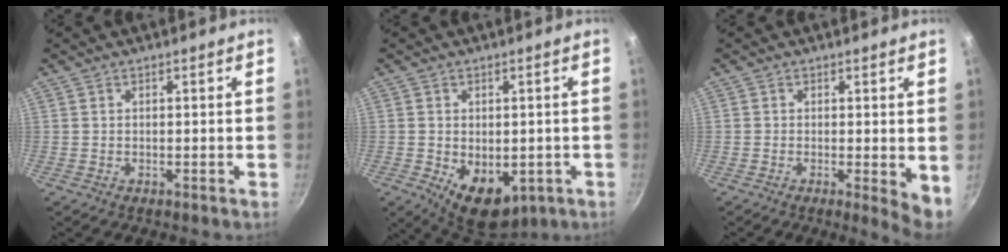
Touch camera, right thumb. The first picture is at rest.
{"total": 10.6, "force": [-2.7, 7.0, 7.5], "torque": [-0.082, -0.010, -0.020]}
{"total": 4.7, "force": [-0.4, 1.4, 4.5], "torque": [-0.055, -0.010, -0.005]}